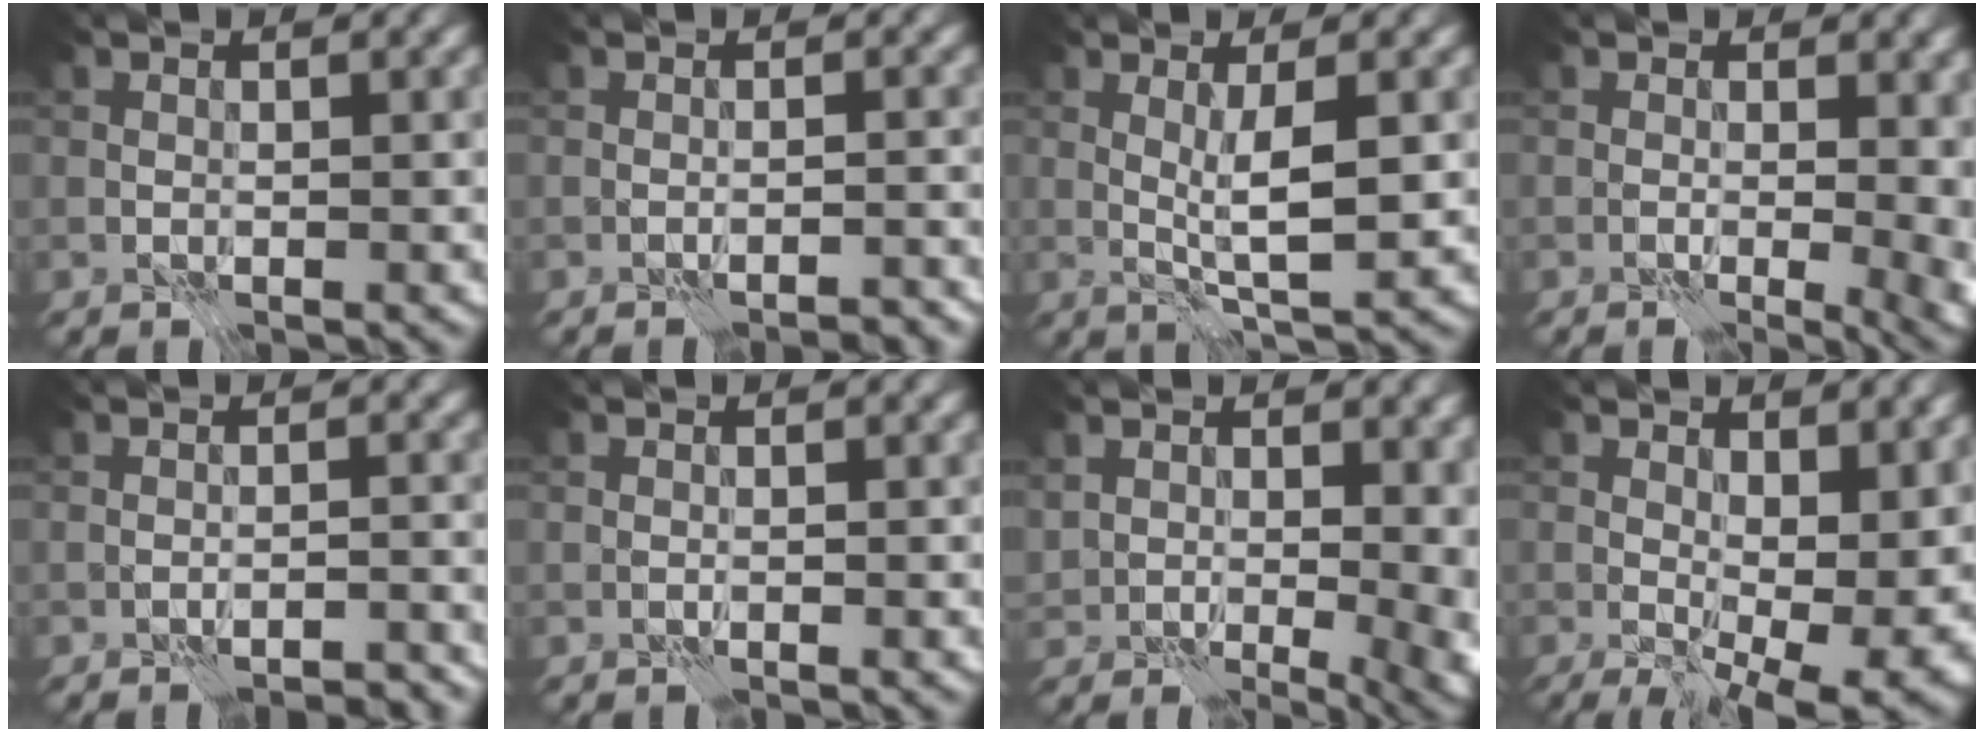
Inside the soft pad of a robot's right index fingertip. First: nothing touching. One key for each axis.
{"total": 1.4, "fx": -1.3, "fy": -0.2, "fz": 0.4, "tx": -0.003, "ty": -0.001, "tz": -0.020}
{"total": 3.3, "fx": 0.1, "fy": 0.1, "fz": 3.3, "tx": -0.058, "ty": -0.005, "tz": 0.003}
{"total": 5.8, "fx": -0.1, "fy": 3.0, "fz": 4.9, "tx": -0.035, "ty": -0.014, "tz": 0.008}
{"total": 2.1, "fx": -2.0, "fy": -0.1, "fz": 0.5, "tx": -0.006, "ty": -0.002, "tz": -0.029}
{"total": 0.0}
{"total": 7.7, "fx": 1.7, "fy": 4.8, "fz": 5.8, "tx": -0.096, "ty": -0.021, "tz": 0.056}
{"total": 11.3, "fx": 0.7, "fy": 5.8, "fz": 9.7, "tx": -0.126, "ty": -0.023, "tz": 0.045}